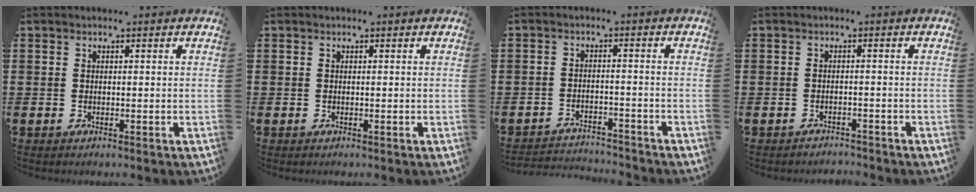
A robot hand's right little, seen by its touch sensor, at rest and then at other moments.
{"total": 0.0}
{"total": 2.6, "force": [-2.6, 0.2, -0.1], "torque": [-0.006, 0.001, -0.057]}
{"total": 1.3, "force": [-1.3, 0.1, -0.2], "torque": [-0.002, 0.004, -0.029]}